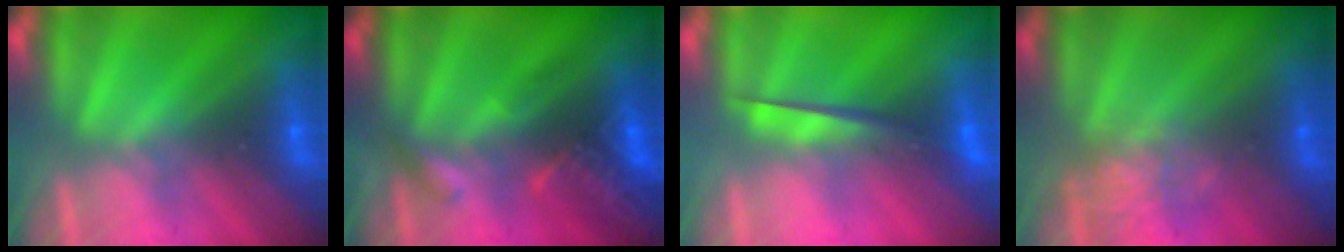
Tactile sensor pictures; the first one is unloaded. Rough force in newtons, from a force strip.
{"total": 2.7}
{"total": 4.5}
{"total": 4.6}